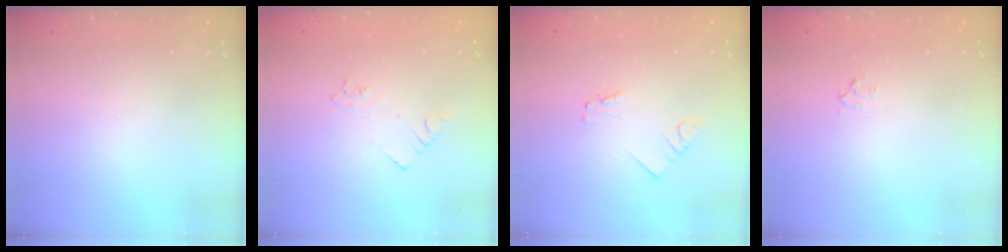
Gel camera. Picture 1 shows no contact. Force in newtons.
{"total": 2.1, "press": 2.1, "slide": 0.3}
{"total": 1.2, "press": 1.2, "slide": 0.0}
{"total": 2.3, "press": 2.3, "slide": 0.2}